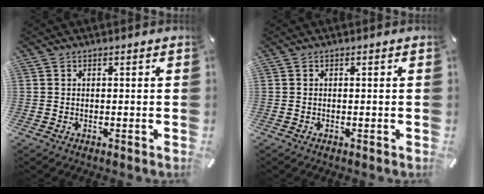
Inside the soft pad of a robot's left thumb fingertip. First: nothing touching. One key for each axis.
{"total": 0.0}